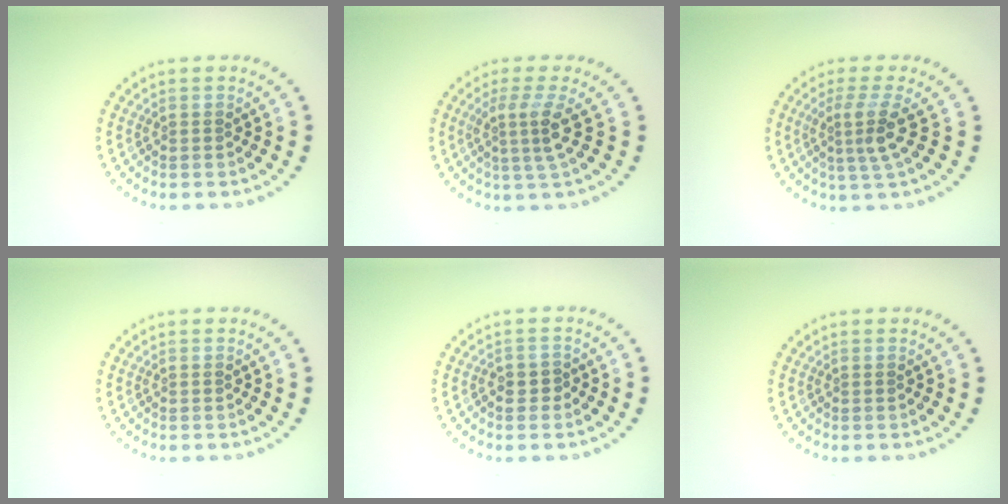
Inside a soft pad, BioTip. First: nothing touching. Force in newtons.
{"total": 2.9, "press": 2.1, "slide": 2.0}
{"total": 3.0, "press": 2.2, "slide": 2.1}
{"total": 0.0}
{"total": 1.3, "press": 1.1, "slide": 0.6}
{"total": 0.0}